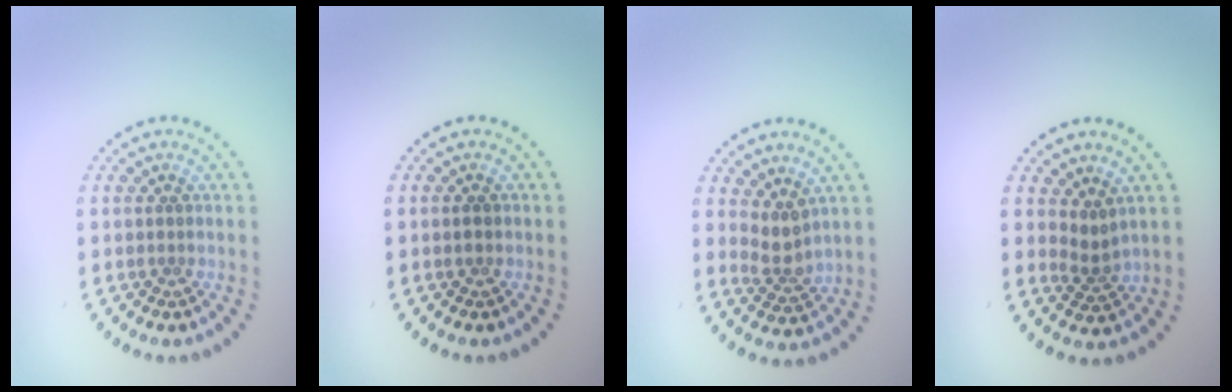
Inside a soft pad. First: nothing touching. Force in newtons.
{"total": 0.8, "press": 0.7, "slide": 0.2}
{"total": 2.3, "press": 1.7, "slide": 1.6}
{"total": 1.8, "press": 1.2, "slide": 1.4}